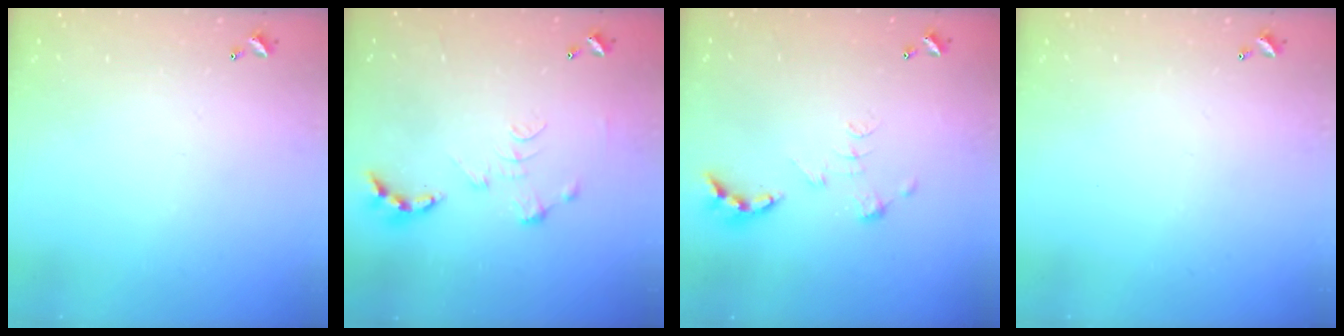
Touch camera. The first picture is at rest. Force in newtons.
{"total": 0.0}
{"total": 3.3, "press": 3.3, "slide": 0.4}
{"total": 0.0}